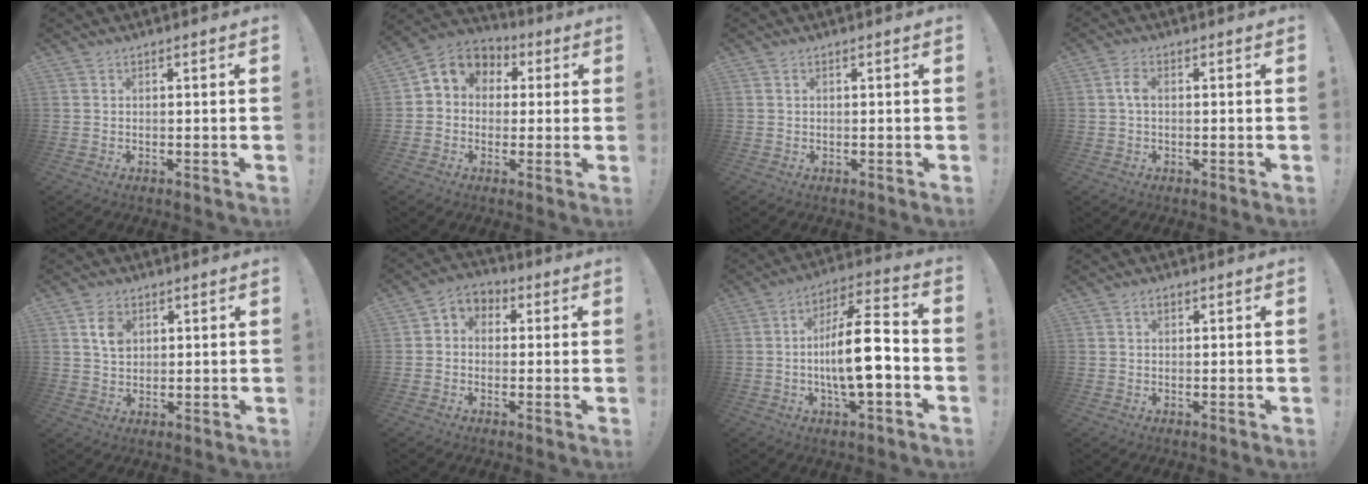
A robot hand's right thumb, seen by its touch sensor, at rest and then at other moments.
{"total": 7.5, "force": [1.1, 6.9, 2.9], "torque": [-0.040, 0.002, 0.027]}
{"total": 0.0}
{"total": 3.3, "force": [-0.1, 1.8, 2.8], "torque": [-0.054, 0.012, -0.001]}
{"total": 5.9, "force": [2.2, 4.6, 3.0], "torque": [-0.037, -0.002, 0.039]}
{"total": 5.1, "force": [-1.3, 4.6, 1.9], "torque": [-0.028, 0.012, -0.023]}
{"total": 16.3, "force": [-2.8, 4.2, 15.5], "torque": [-0.270, 0.008, -0.050]}
{"total": 1.1, "force": [0.6, 0.6, 0.7], "torque": [-0.012, 0.002, 0.010]}